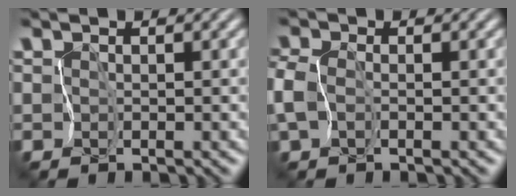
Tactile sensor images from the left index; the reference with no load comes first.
{"total": 2.6, "force": [-0.7, 1.6, 2.0], "torque": [-0.059, -0.002, -0.021]}